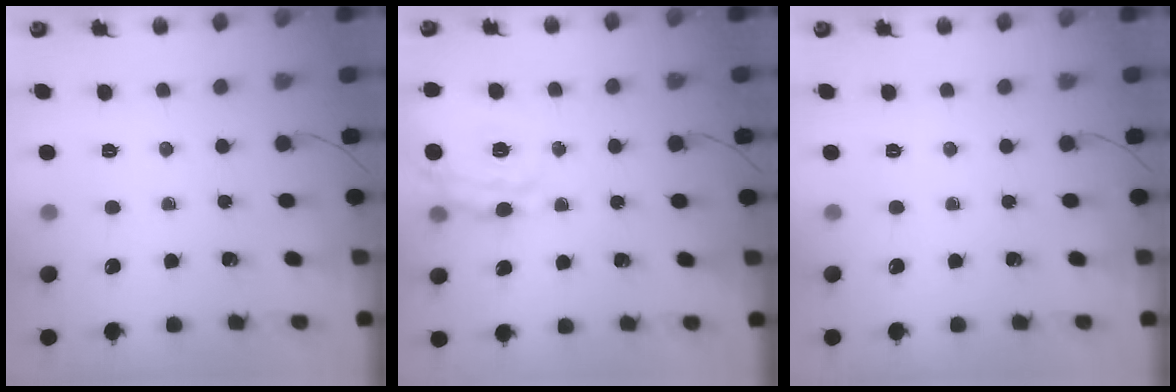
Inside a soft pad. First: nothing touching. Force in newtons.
{"total": 15.4, "press": 15.3, "slide": 1.6}
{"total": 0.0}